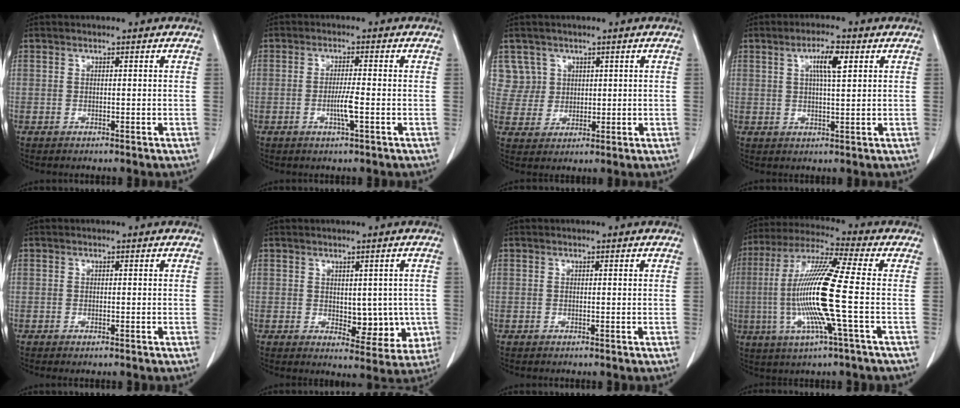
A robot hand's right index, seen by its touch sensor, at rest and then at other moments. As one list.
[{"total": 3.3, "force": [-1.0, -0.2, 3.1], "torque": [-0.061, -0.005, -0.019]}, {"total": 5.0, "force": [2.3, 4.4, -0.4], "torque": [0.020, 0.008, 0.050]}, {"total": 4.9, "force": [1.8, 0.7, 4.5], "torque": [-0.082, 0.002, 0.031]}, {"total": 0.6, "force": [-0.4, 0.1, 0.4], "torque": [-0.010, -0.002, -0.004]}, {"total": 6.9, "force": [-0.4, 3.9, 5.7], "torque": [-0.051, -0.005, 0.008]}, {"total": 0.0}, {"total": 15.4, "force": [-2.0, -0.6, 15.3], "torque": [-0.313, -0.006, -0.052]}]